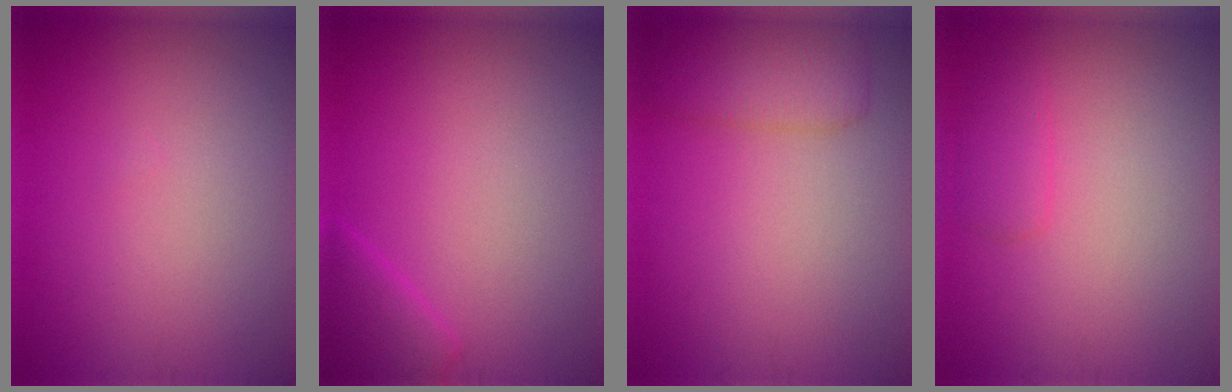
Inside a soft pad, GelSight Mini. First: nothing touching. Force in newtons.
{"total": 2.3, "press": 2.3, "slide": 0.2}
{"total": 3.1, "press": 3.1, "slide": 0.2}
{"total": 1.5, "press": 1.5, "slide": 0.1}